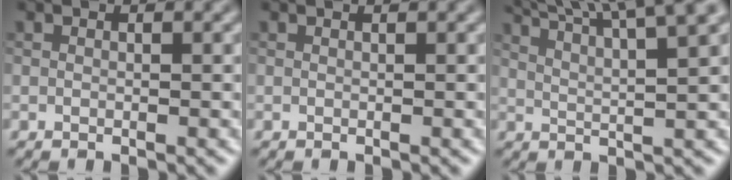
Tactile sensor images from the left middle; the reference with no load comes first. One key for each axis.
{"total": 0.6, "fx": 0.4, "fy": 0.2, "fz": 0.3, "tx": 0.001, "ty": 0.004, "tz": 0.003}
{"total": 11.0, "fx": 8.3, "fy": 2.5, "fz": 6.9, "tx": -0.084, "ty": 0.035, "tz": 0.080}